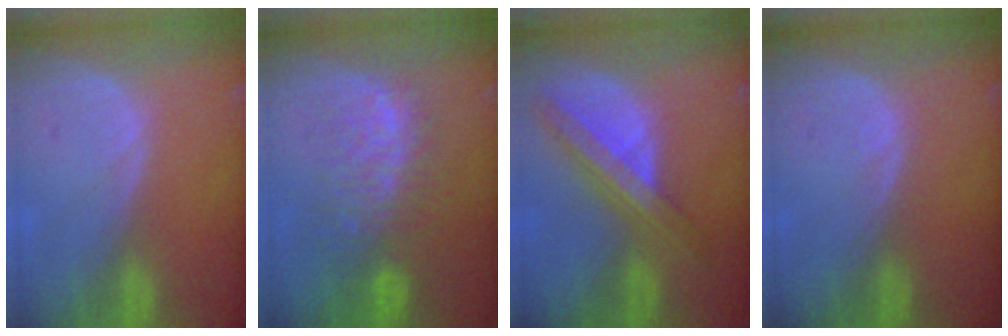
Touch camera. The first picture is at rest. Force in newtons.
{"total": 9.5, "press": 8.5, "slide": 4.2}
{"total": 8.4, "press": 7.1, "slide": 4.5}
{"total": 0.5, "press": 0.5, "slide": 0.1}